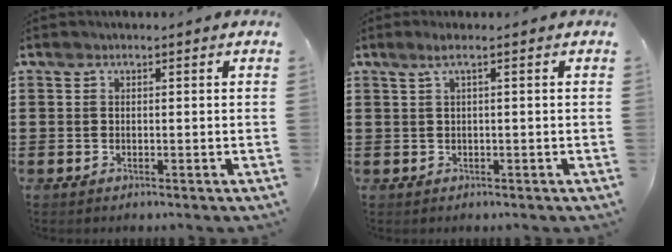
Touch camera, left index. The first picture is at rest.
{"total": 1.6, "force": [0.2, -0.1, 1.6], "torque": [-0.028, -0.002, 0.004]}